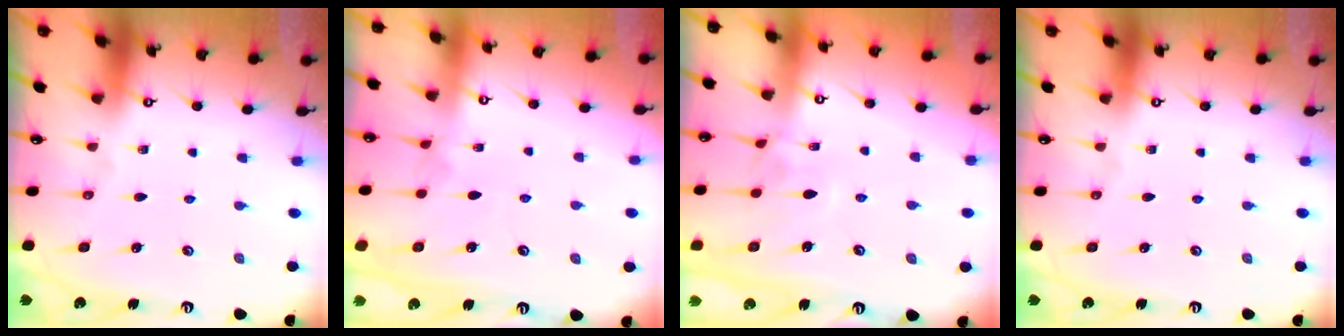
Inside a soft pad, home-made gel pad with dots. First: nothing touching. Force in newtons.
{"total": 3.7, "press": 3.7, "slide": 0.2}
{"total": 2.6, "press": 2.5, "slide": 0.7}
{"total": 0.0}